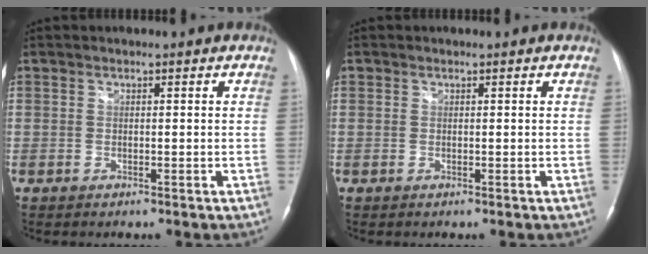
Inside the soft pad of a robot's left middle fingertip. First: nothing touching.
{"total": 0.0}